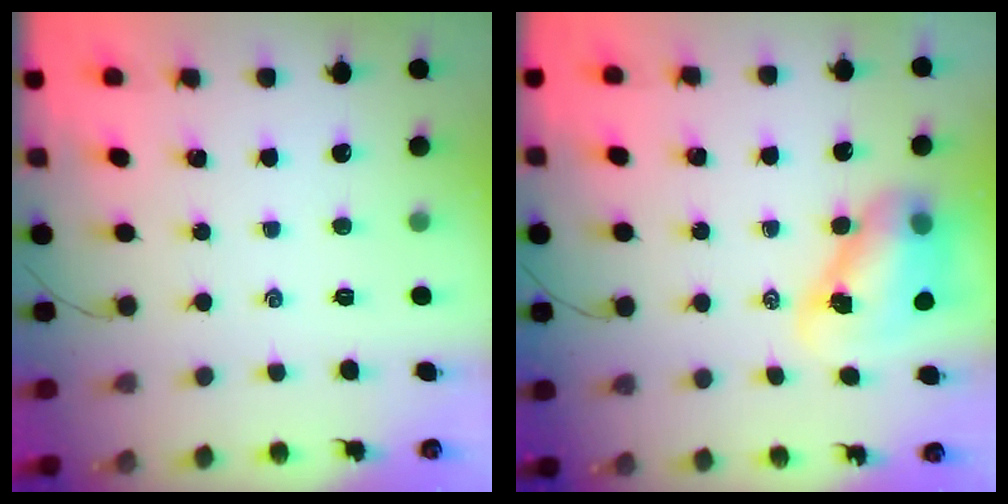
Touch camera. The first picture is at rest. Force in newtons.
{"total": 9.3, "press": 9.0, "slide": 2.4}